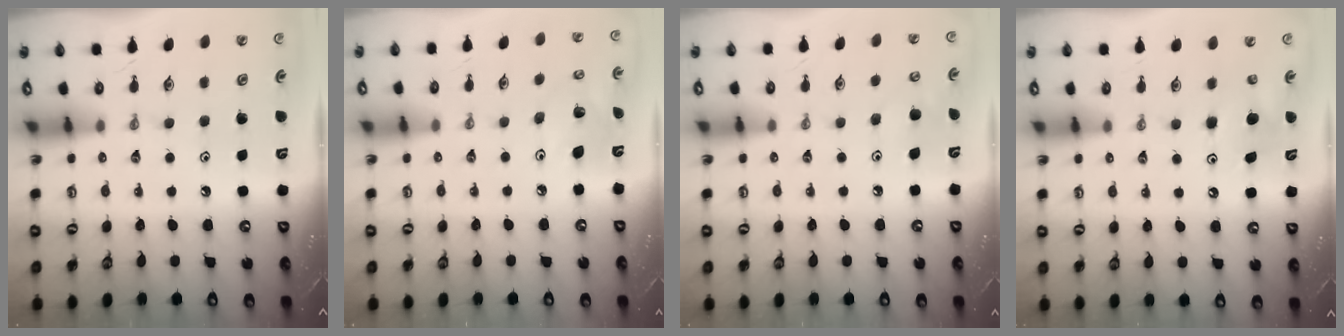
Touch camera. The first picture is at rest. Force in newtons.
{"total": 7.9, "press": 7.7, "slide": 1.6}
{"total": 5.7, "press": 5.7, "slide": 0.6}
{"total": 6.3, "press": 6.2, "slide": 0.6}